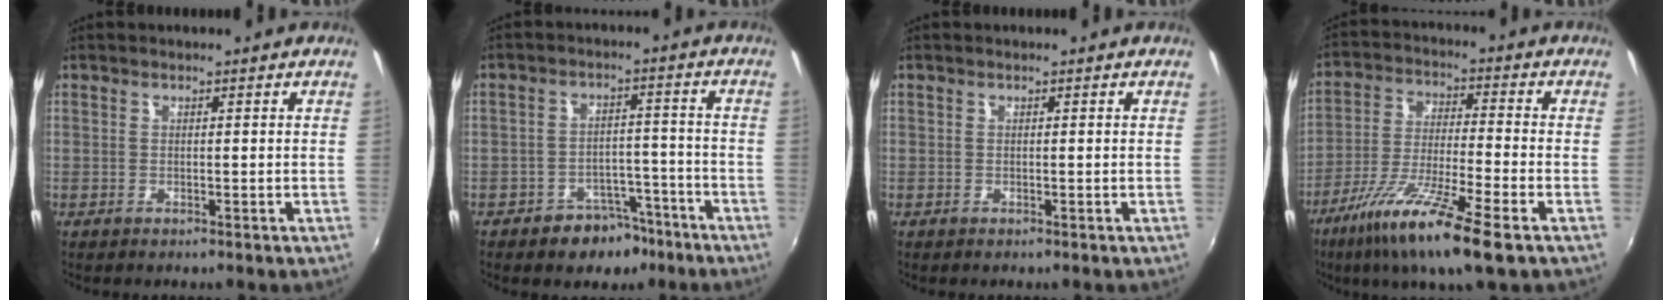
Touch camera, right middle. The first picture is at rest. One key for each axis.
{"total": 7.5, "fx": -5.4, "fy": 4.7, "fz": 2.3, "tx": -0.048, "ty": 0.023, "tz": -0.064}
{"total": 0.0}
{"total": 15.2, "fx": -8.9, "fy": 1.7, "fz": 12.2, "tx": -0.244, "ty": -0.038, "tz": -0.167}